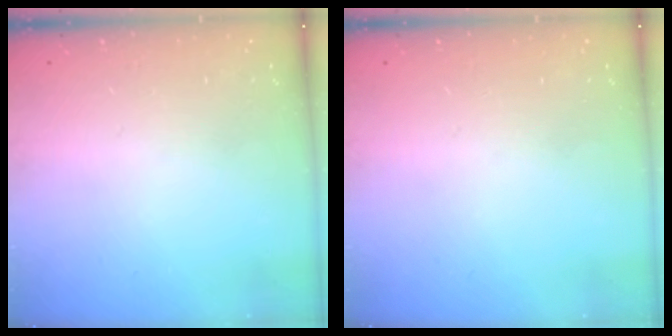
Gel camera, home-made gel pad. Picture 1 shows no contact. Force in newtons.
{"total": 0.0}